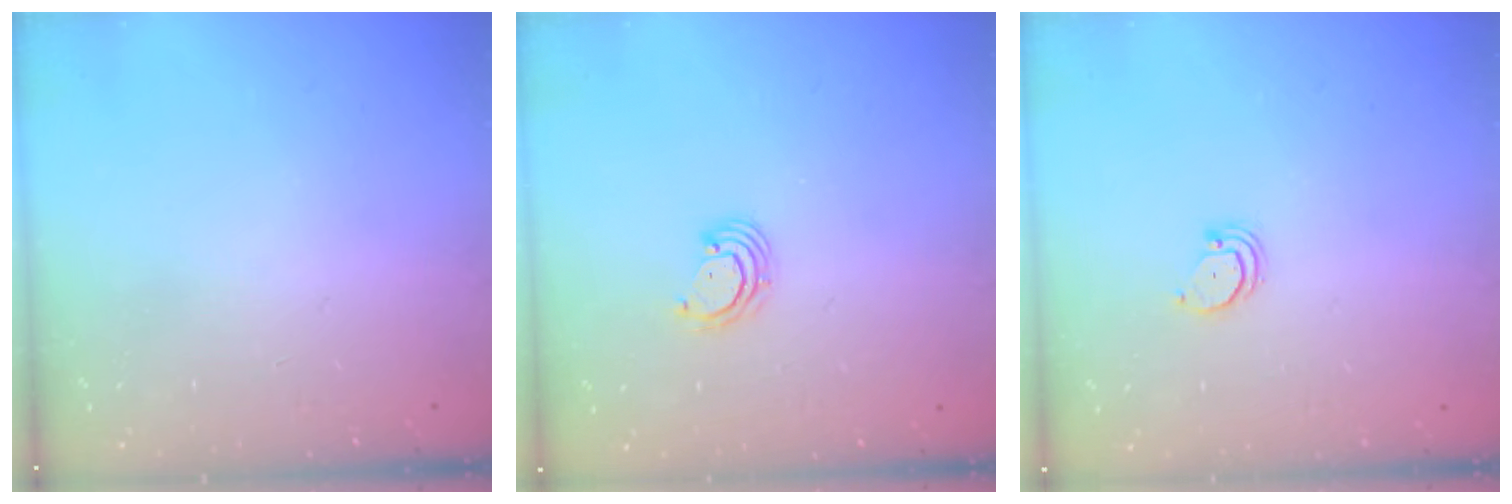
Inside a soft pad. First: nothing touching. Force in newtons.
{"total": 2.4, "press": 2.4, "slide": 0.2}
{"total": 2.1, "press": 2.1, "slide": 0.2}